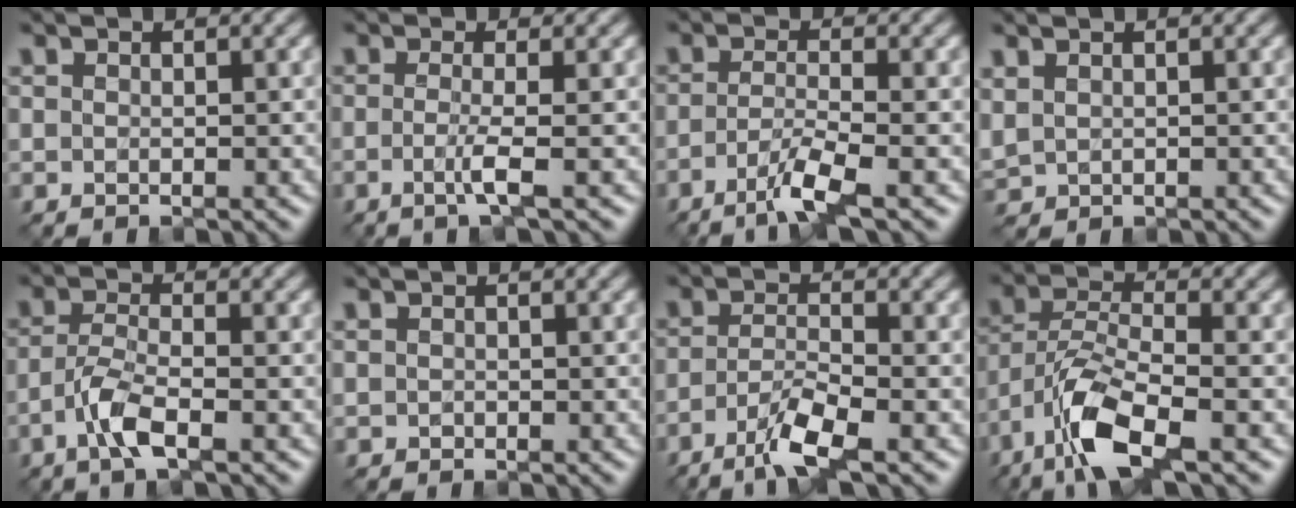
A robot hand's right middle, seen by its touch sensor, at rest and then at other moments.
{"total": 2.6, "force": [-0.7, 0.5, 2.5], "torque": [-0.045, -0.009, -0.024]}
{"total": 4.0, "force": [-2.3, 0.5, 3.3], "torque": [-0.065, -0.004, -0.056]}
{"total": 1.1, "force": [0.7, 0.7, 0.5], "torque": [-0.015, 0.001, 0.021]}
{"total": 3.5, "force": [-1.9, 0.8, 2.9], "torque": [-0.065, 0.001, -0.045]}
{"total": 0.0}
{"total": 4.4, "force": [-2.8, 0.7, 3.4], "torque": [-0.069, -0.006, -0.062]}
{"total": 7.5, "force": [-4.4, 2.3, 5.6], "torque": [-0.114, -0.003, -0.092]}